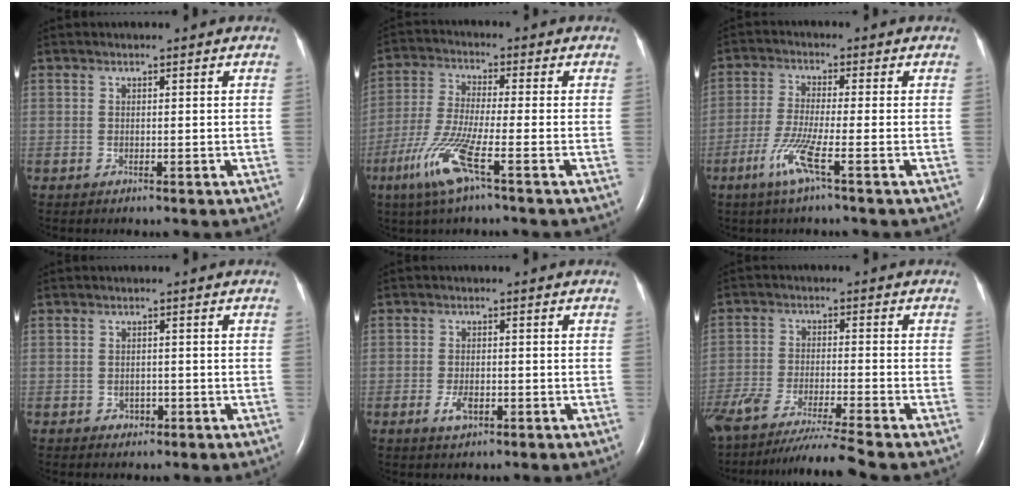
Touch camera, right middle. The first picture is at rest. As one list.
[{"total": 9.2, "force": [-4.4, 0.1, 8.0], "torque": [-0.175, -0.020, -0.092]}, {"total": 6.0, "force": [-3.0, -0.5, 5.2], "torque": [-0.114, -0.015, -0.064]}, {"total": 1.4, "force": [-0.7, 1.1, 0.4], "torque": [-0.006, 0.004, -0.008]}, {"total": 2.8, "force": [-1.3, 1.3, 2.2], "torque": [-0.049, 0.000, -0.021]}, {"total": 13.3, "force": [-11.7, -1.9, 6.0], "torque": [-0.092, -0.038, -0.196]}]